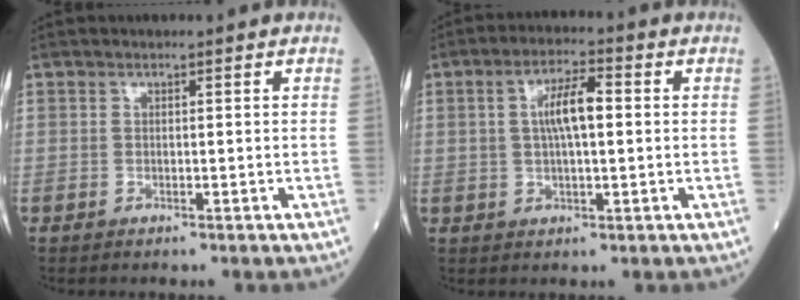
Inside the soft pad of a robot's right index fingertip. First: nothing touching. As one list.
[{"total": 6.4, "force": [0.9, 1.7, 6.2], "torque": [-0.117, 0.013, 0.015]}]